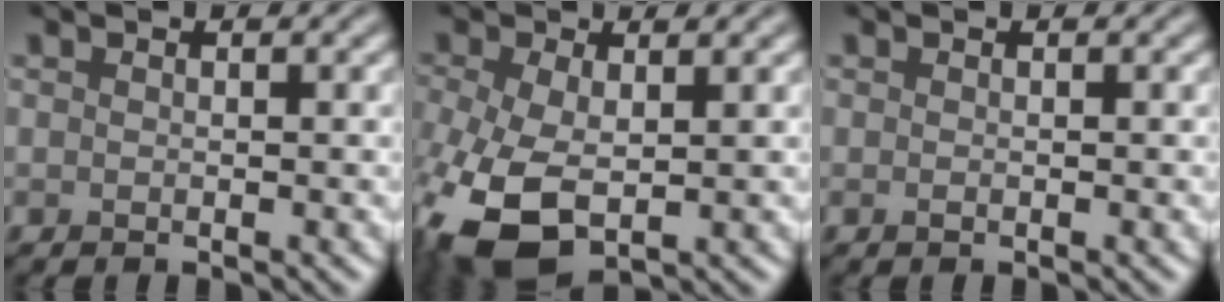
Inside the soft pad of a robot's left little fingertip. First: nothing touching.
{"total": 7.6, "force": [-2.0, 4.3, 5.9], "torque": [-0.151, -0.023, -0.037]}
{"total": 0.0}